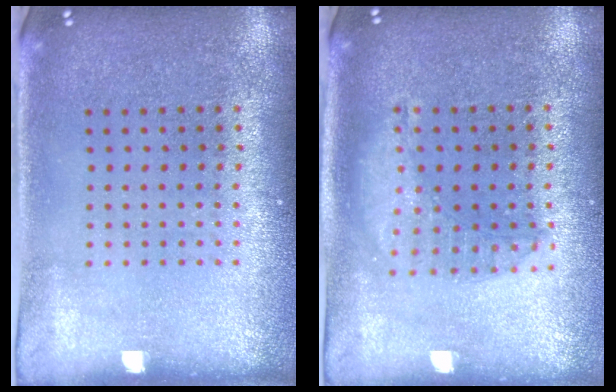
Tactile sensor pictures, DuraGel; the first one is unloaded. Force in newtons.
{"total": 1.4, "press": 1.3, "slide": 0.4}